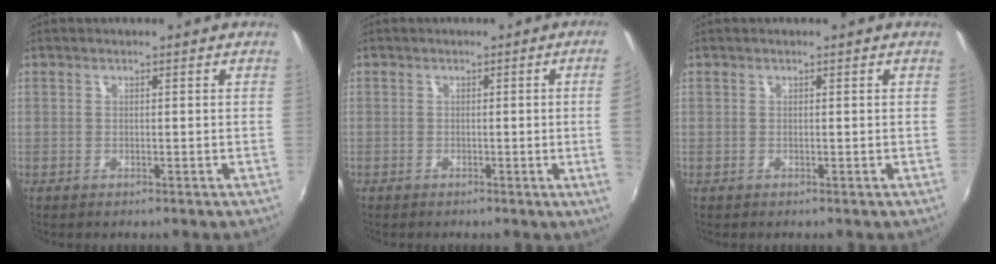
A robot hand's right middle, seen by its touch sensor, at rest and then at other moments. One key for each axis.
{"total": 4.3, "fx": 0.0, "fy": -2.0, "fz": 3.8, "tx": -0.059, "ty": -0.009, "tz": 0.005}
{"total": 0.0}